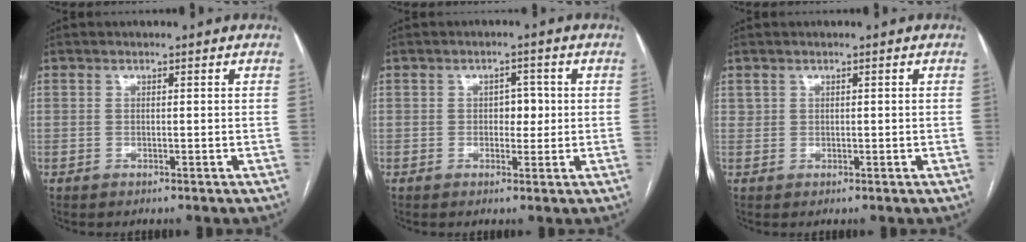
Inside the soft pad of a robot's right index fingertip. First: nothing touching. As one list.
[{"total": 3.0, "force": [0.1, 2.0, 2.3], "torque": [-0.026, 0.008, 0.002]}, {"total": 0.8, "force": [0.4, 0.7, 0.3], "torque": [-0.006, 0.008, 0.010]}]